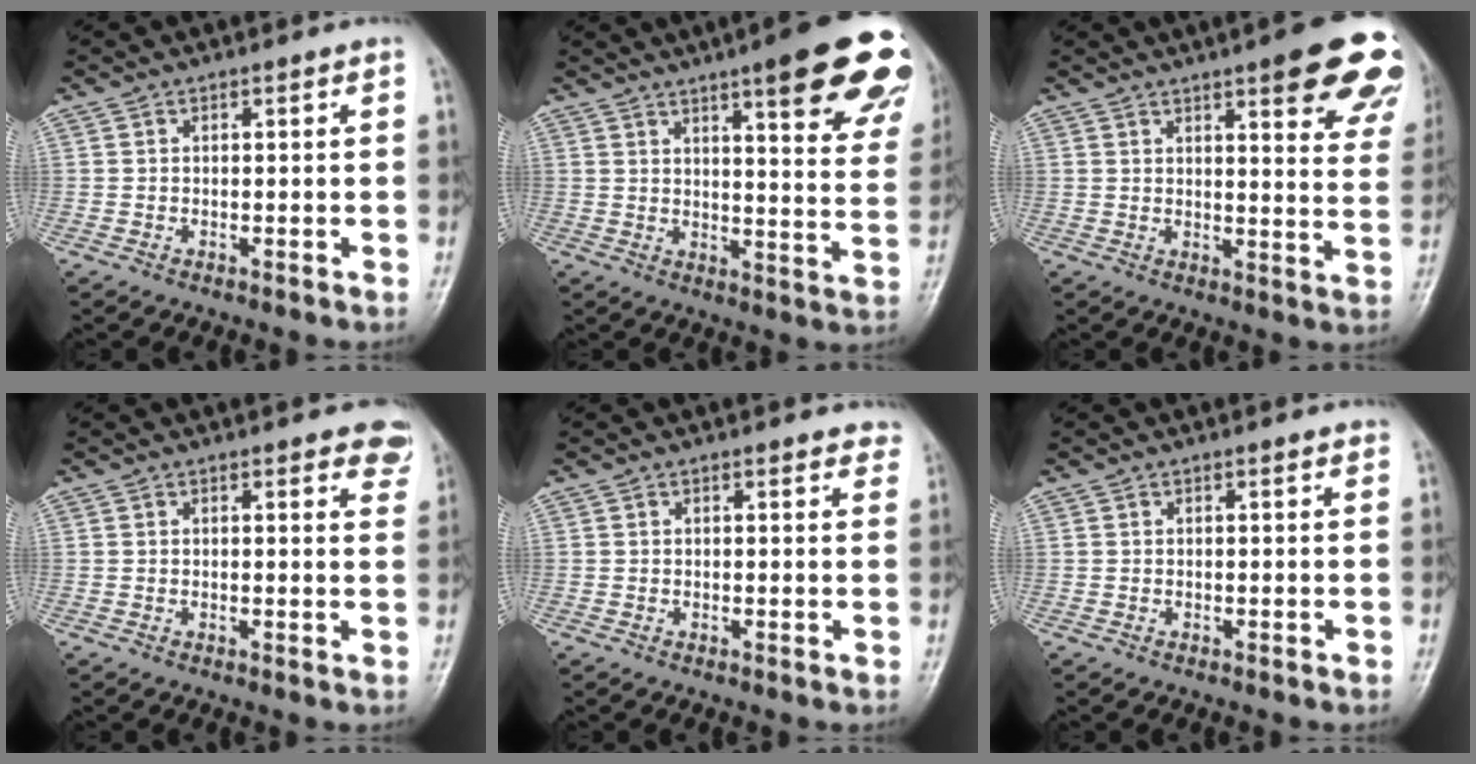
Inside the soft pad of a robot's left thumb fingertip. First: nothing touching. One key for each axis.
{"total": 22.6, "fx": 13.6, "fy": 4.6, "fz": 17.5, "tx": -0.192, "ty": -0.043, "tz": 0.163}
{"total": 18.1, "fx": 10.6, "fy": 4.5, "fz": 14.0, "tx": -0.143, "ty": -0.036, "tz": 0.117}
{"total": 5.9, "fx": 4.6, "fy": 2.0, "fz": 3.0, "tx": -0.007, "ty": -0.017, "tz": 0.037}
{"total": 3.5, "fx": 3.1, "fy": 1.1, "fz": 1.1, "tx": 0.009, "ty": -0.010, "tz": 0.019}
{"total": 0.9, "fx": 0.7, "fy": 0.1, "fz": 0.5, "tx": -0.006, "ty": 0.000, "tz": 0.007}